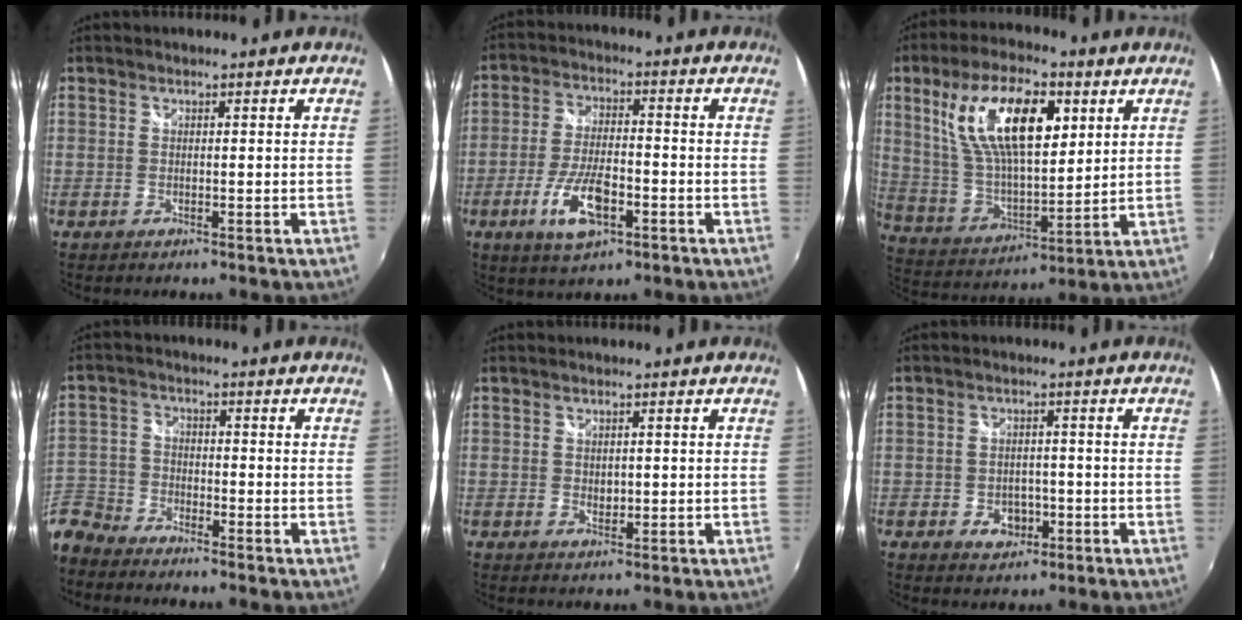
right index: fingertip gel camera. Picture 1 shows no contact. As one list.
[{"total": 10.2, "force": [-4.3, 4.0, 8.4], "torque": [-0.175, -0.010, -0.077]}, {"total": 19.3, "force": [7.5, 8.3, 15.8], "torque": [-0.295, 0.013, 0.146]}, {"total": 8.7, "force": [-7.1, 4.7, 2.0], "torque": [-0.066, 0.008, -0.156]}, {"total": 1.8, "force": [0.2, 1.4, 1.1], "torque": [-0.016, 0.000, 0.004]}, {"total": 4.8, "force": [-1.7, 3.8, 2.4], "torque": [-0.049, 0.002, -0.018]}]